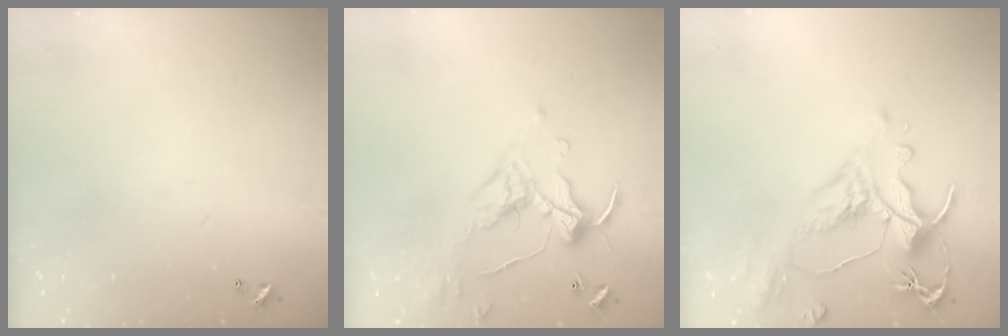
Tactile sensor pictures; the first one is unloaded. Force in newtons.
{"total": 1.1, "press": 1.1, "slide": 0.1}
{"total": 1.6, "press": 0.4, "slide": 1.6}